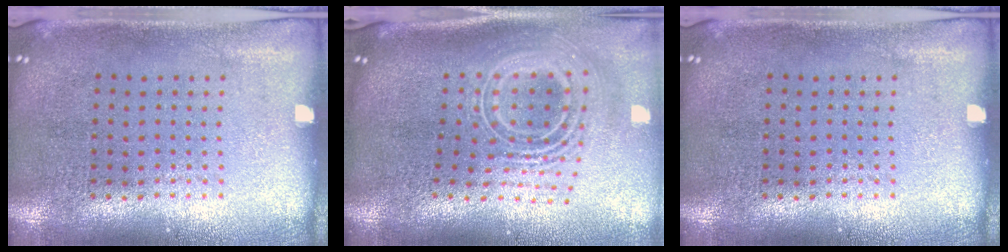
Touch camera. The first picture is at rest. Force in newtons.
{"total": 2.7, "press": 1.8, "slide": 2.0}
{"total": 0.0}